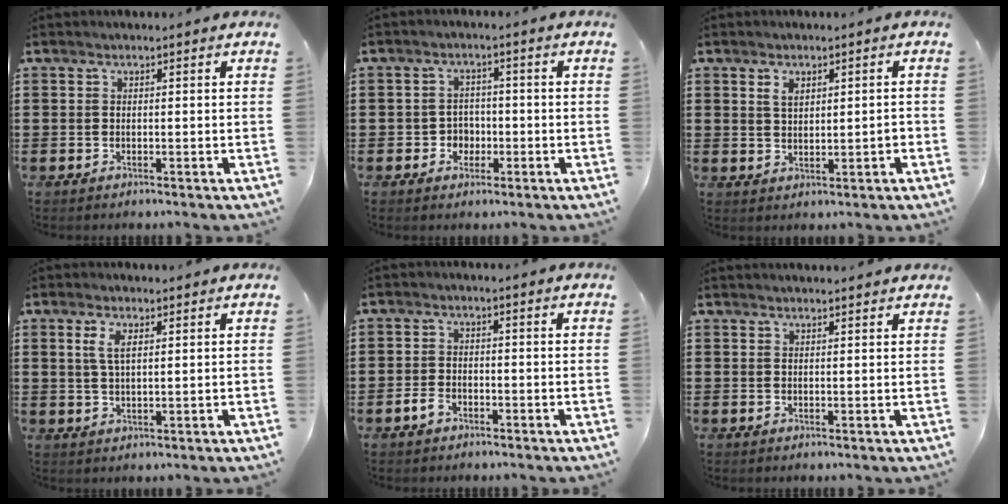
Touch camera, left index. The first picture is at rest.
{"total": 3.0, "force": [-1.1, 2.6, 1.1], "torque": [-0.028, 0.004, -0.026]}
{"total": 2.5, "force": [1.0, 1.2, 1.9], "torque": [-0.032, 0.002, 0.016]}
{"total": 3.5, "force": [1.5, 1.3, 2.9], "torque": [-0.062, 0.006, 0.025]}
{"total": 2.5, "force": [-1.6, 1.5, 1.3], "torque": [-0.033, 0.002, -0.034]}
{"total": 1.3, "force": [1.3, 0.0, 0.3], "torque": [-0.007, -0.001, 0.026]}